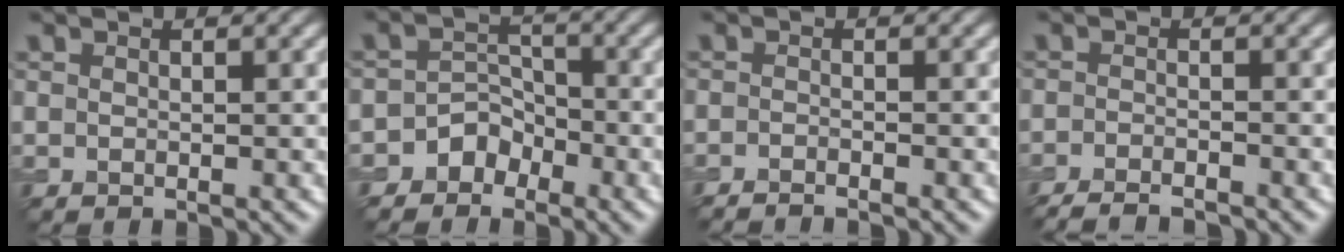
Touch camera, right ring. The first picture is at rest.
{"total": 3.0, "force": [-2.0, 2.1, 0.6], "torque": [0.015, 0.014, -0.043]}
{"total": 1.7, "force": [-1.5, 0.2, 0.7], "torque": [-0.012, -0.004, -0.032]}
{"total": 3.6, "force": [-3.2, 0.6, 1.7], "torque": [-0.030, -0.007, -0.058]}